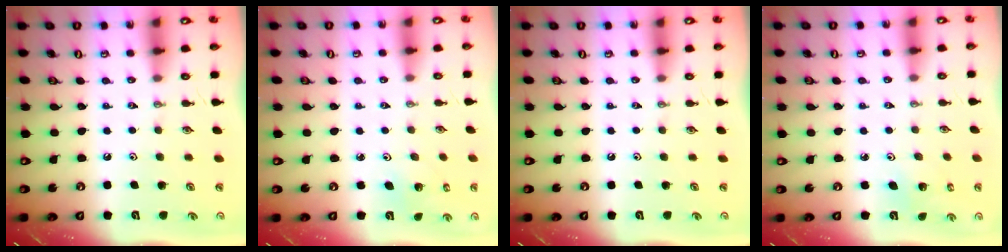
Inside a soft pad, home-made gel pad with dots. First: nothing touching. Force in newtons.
{"total": 2.2, "press": 2.2, "slide": 0.2}
{"total": 0.0}
{"total": 2.7, "press": 2.7, "slide": 0.2}